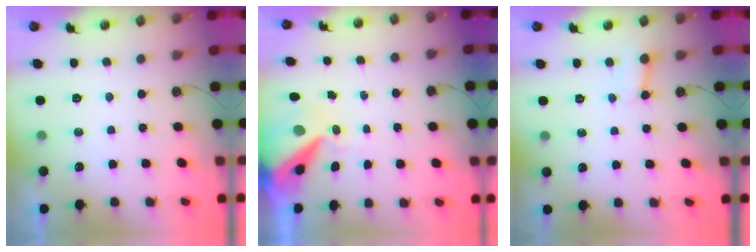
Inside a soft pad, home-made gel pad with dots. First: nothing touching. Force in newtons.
{"total": 12.4, "press": 12.3, "slide": 1.4}
{"total": 2.9, "press": 2.9, "slide": 0.4}